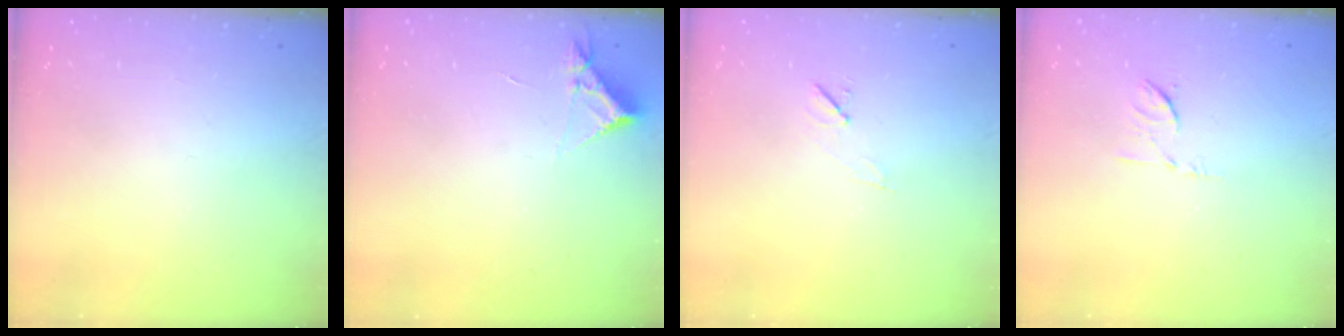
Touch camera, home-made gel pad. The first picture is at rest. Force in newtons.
{"total": 3.1, "press": 3.1, "slide": 0.5}
{"total": 5.2, "press": 4.7, "slide": 2.1}
{"total": 6.6, "press": 6.5, "slide": 1.1}